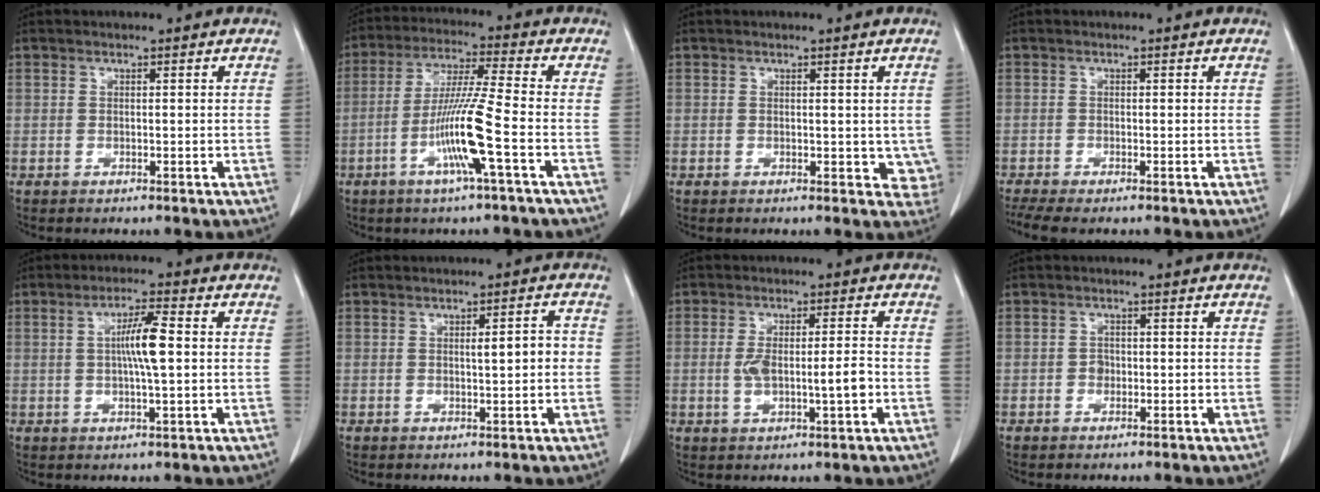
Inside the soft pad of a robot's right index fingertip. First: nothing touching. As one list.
[{"total": 10.7, "force": [-3.7, -1.1, 10.0], "torque": [-0.196, -0.009, -0.074]}, {"total": 3.7, "force": [0.3, 2.6, 2.5], "torque": [-0.005, -0.004, 0.005]}, {"total": 4.5, "force": [-3.6, 0.6, 2.6], "torque": [-0.048, -0.010, -0.062]}, {"total": 6.0, "force": [0.4, 0.2, 6.0], "torque": [-0.109, 0.000, 0.005]}, {"total": 3.3, "force": [-0.1, 0.6, 3.2], "torque": [-0.050, 0.006, 0.000]}, {"total": 6.3, "force": [-1.0, 1.3, 6.1], "torque": [-0.118, 0.006, -0.012]}, {"total": 1.3, "force": [-0.4, 1.1, 0.6], "torque": [-0.006, 0.006, -0.006]}]